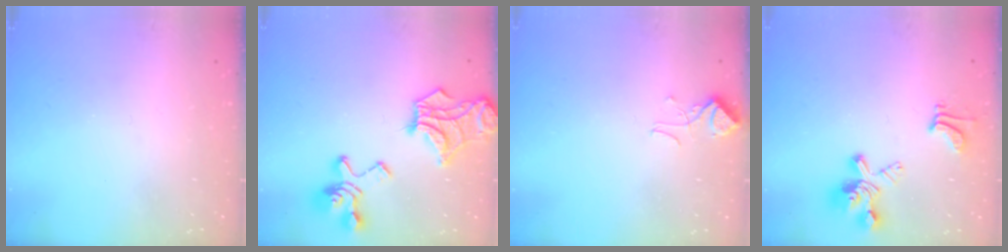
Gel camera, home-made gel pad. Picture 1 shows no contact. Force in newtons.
{"total": 16.7, "press": 16.4, "slide": 3.4}
{"total": 1.4, "press": 1.1, "slide": 0.8}
{"total": 6.3, "press": 6.1, "slide": 1.7}